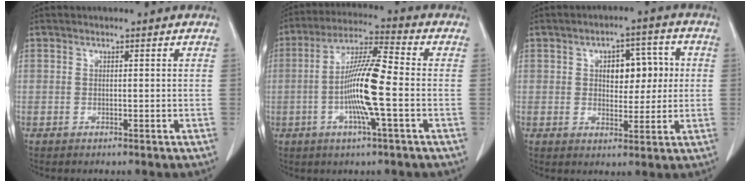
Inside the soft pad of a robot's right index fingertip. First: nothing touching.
{"total": 11.7, "force": [-2.2, 0.3, 11.5], "torque": [-0.219, 0.002, -0.050]}
{"total": 7.3, "force": [1.2, 4.0, 6.0], "torque": [-0.076, 0.024, 0.022]}